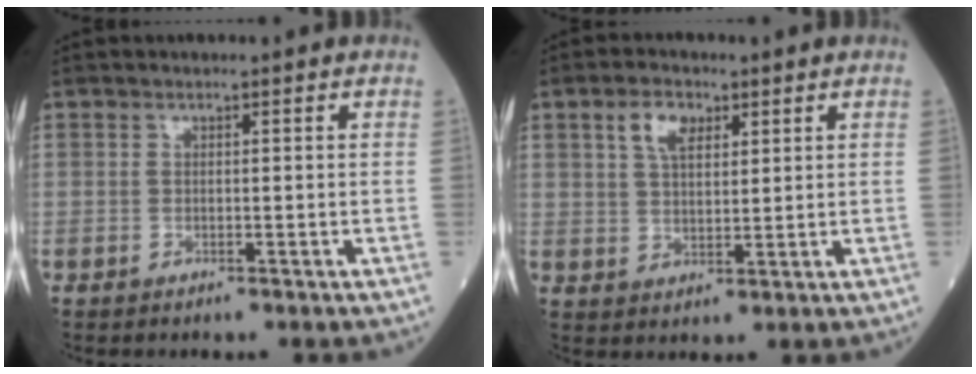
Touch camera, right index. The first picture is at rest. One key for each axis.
{"total": 5.0, "fx": 2.5, "fy": 2.7, "fz": 3.4, "tx": -0.066, "ty": 0.010, "tz": 0.048}